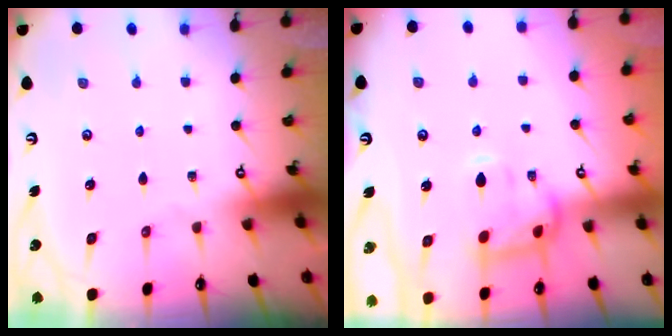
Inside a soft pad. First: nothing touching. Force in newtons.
{"total": 5.6, "press": 5.4, "slide": 1.5}